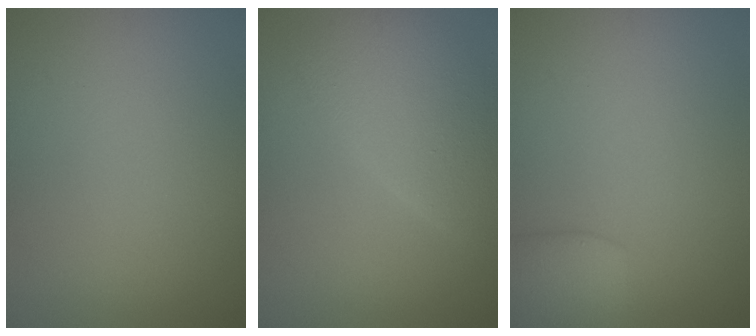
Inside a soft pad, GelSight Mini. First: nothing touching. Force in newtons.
{"total": 4.9, "press": 4.9, "slide": 0.2}
{"total": 3.9, "press": 3.8, "slide": 0.3}